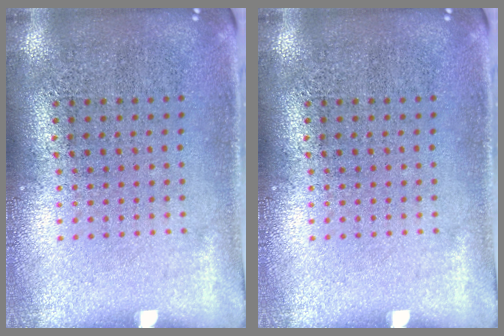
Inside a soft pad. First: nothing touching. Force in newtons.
{"total": 0.0}